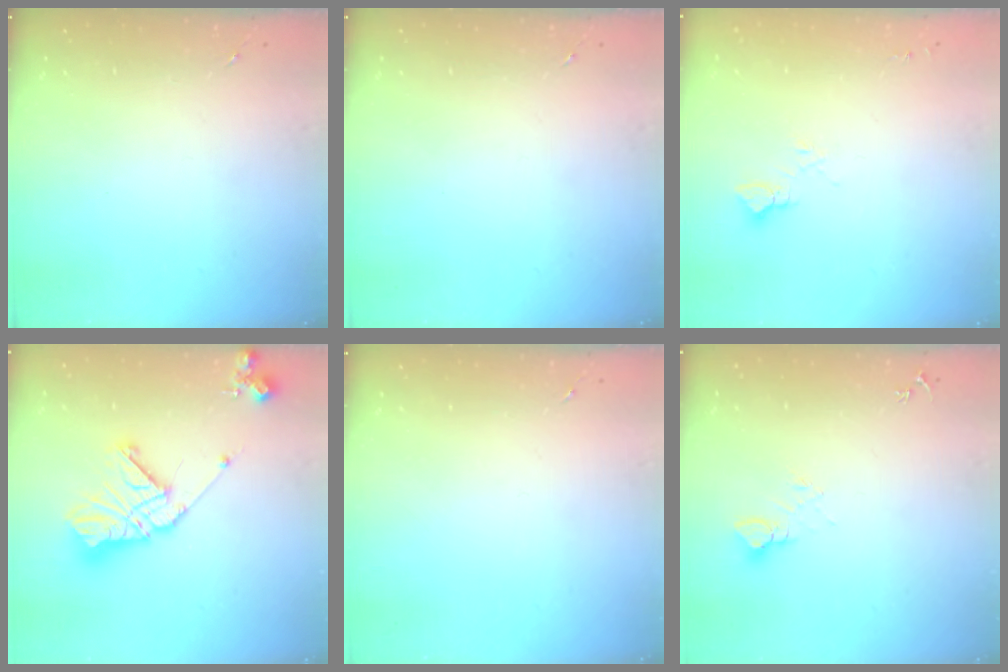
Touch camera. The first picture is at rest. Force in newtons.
{"total": 0.0}
{"total": 3.7, "press": 3.7, "slide": 0.4}
{"total": 17.8, "press": 17.7, "slide": 2.1}
{"total": 0.0}
{"total": 6.0, "press": 6.0, "slide": 0.5}